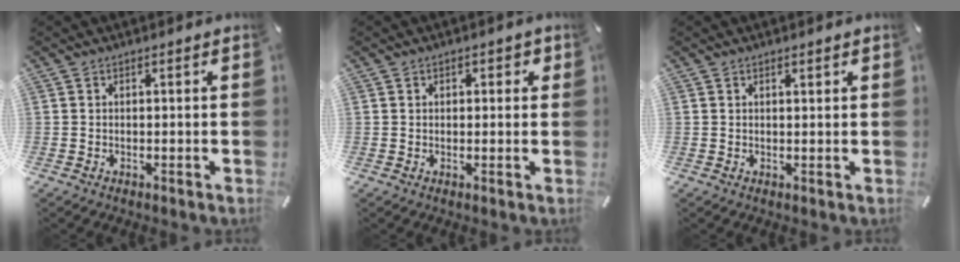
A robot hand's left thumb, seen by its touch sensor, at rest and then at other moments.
{"total": 1.4, "force": [0.4, 1.0, 0.8], "torque": [-0.009, 0.003, 0.003]}
{"total": 0.8, "force": [0.7, 0.2, 0.5], "torque": [-0.009, 0.000, 0.012]}